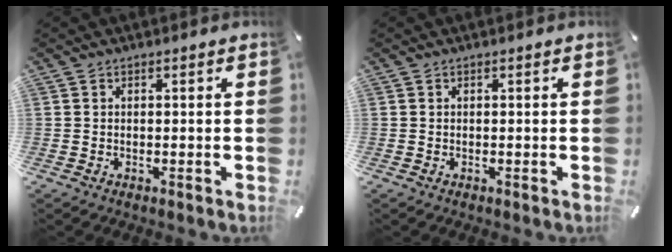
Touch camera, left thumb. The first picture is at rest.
{"total": 0.0}